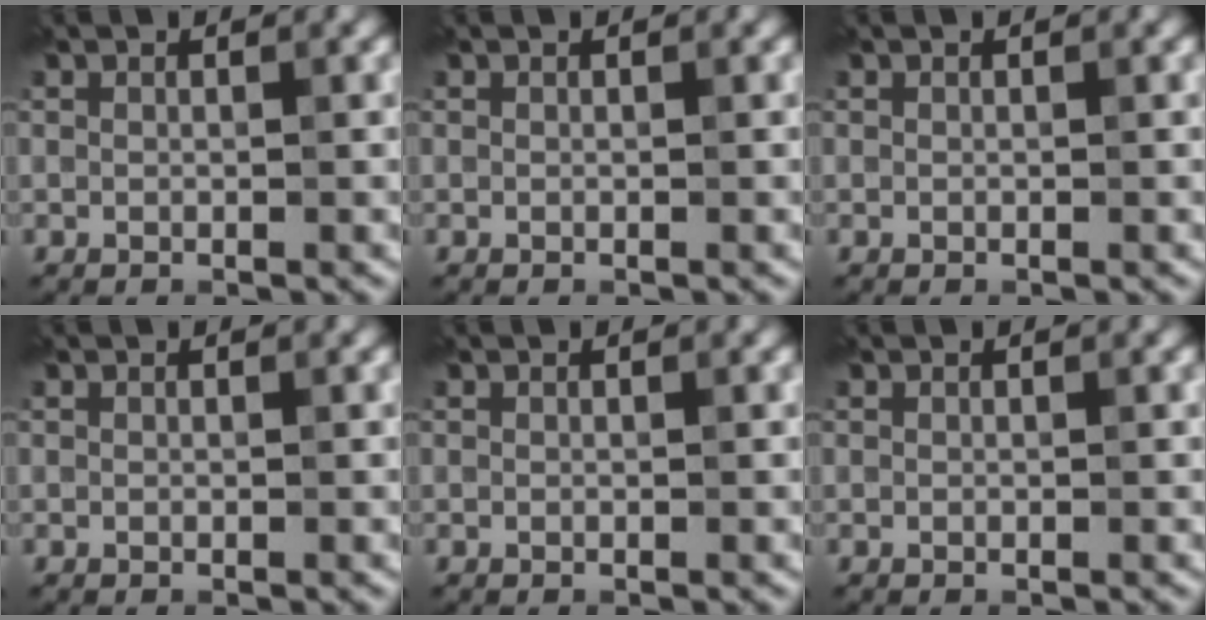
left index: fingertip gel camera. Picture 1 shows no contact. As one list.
[{"total": 0.0}, {"total": 0.0}, {"total": 0.0}, {"total": 0.0}, {"total": 0.0}]